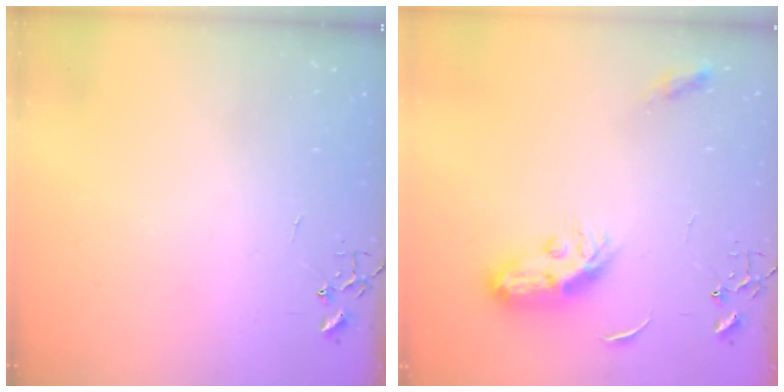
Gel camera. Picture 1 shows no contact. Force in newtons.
{"total": 10.4, "press": 10.4, "slide": 0.1}